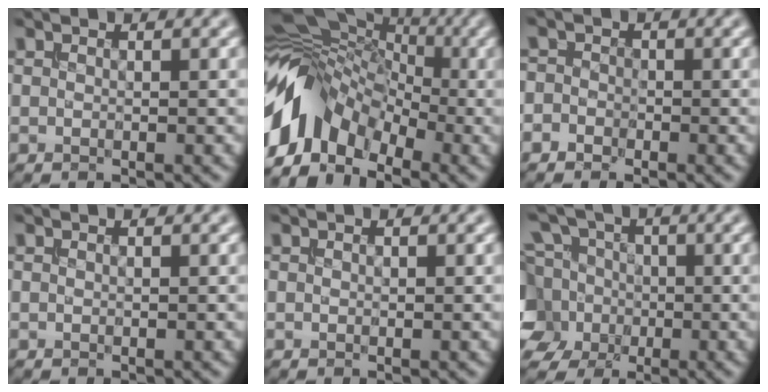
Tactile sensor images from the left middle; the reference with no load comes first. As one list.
[{"total": 8.3, "force": [-3.5, 5.9, 4.7], "torque": [-0.082, 0.016, -0.081]}, {"total": 1.6, "force": [-0.9, 1.3, 0.0], "torque": [0.019, 0.006, -0.025]}, {"total": 0.0}, {"total": 0.0}, {"total": 9.6, "force": [0.7, 8.4, 4.5], "torque": [-0.106, 0.033, -0.031]}]